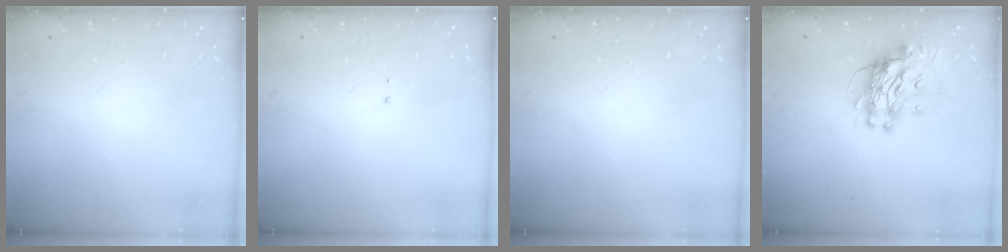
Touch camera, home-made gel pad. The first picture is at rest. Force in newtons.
{"total": 1.3, "press": 1.2, "slide": 0.6}
{"total": 0.0}
{"total": 11.4, "press": 11.4, "slide": 1.0}